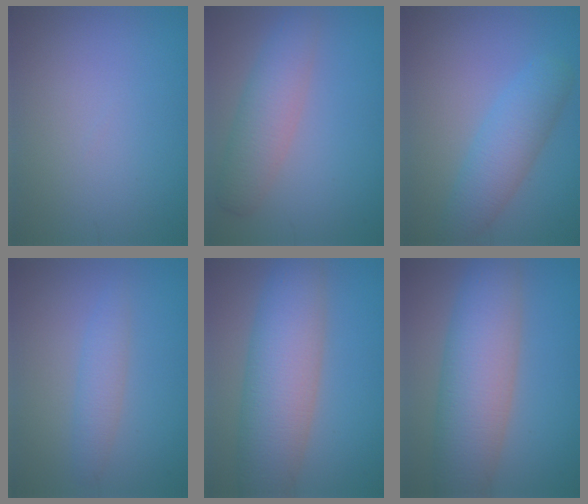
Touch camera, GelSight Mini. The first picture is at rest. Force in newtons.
{"total": 4.1, "press": 4.1, "slide": 0.1}
{"total": 4.2, "press": 4.2, "slide": 0.1}
{"total": 2.1, "press": 2.1, "slide": 0.1}
{"total": 8.5, "press": 8.5, "slide": 0.3}
{"total": 8.5, "press": 8.5, "slide": 0.3}